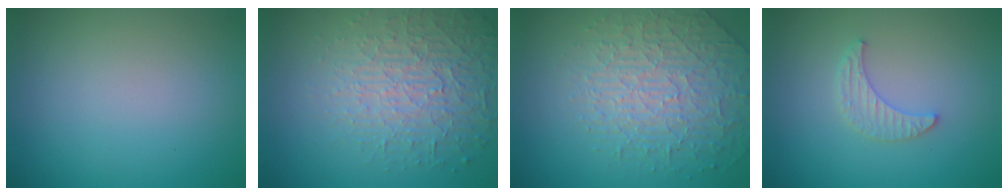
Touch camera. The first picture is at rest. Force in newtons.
{"total": 5.1, "press": 4.3, "slide": 2.6}
{"total": 4.0, "press": 4.0, "slide": 0.4}
{"total": 2.0, "press": 1.9, "slide": 0.5}